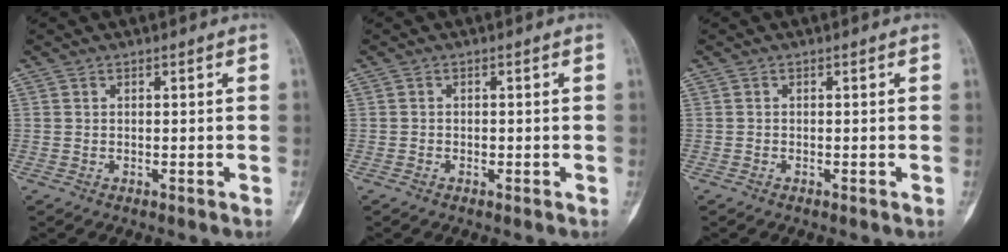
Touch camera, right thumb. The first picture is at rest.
{"total": 0.6, "force": [-0.2, 0.5, 0.3], "torque": [-0.001, 0.002, -0.005]}
{"total": 0.0}